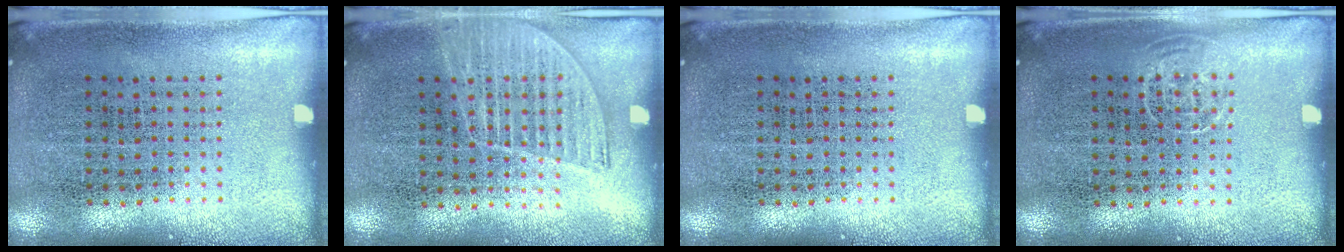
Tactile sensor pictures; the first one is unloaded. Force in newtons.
{"total": 1.4, "press": 1.2, "slide": 0.6}
{"total": 0.0}
{"total": 0.7, "press": 0.5, "slide": 0.4}